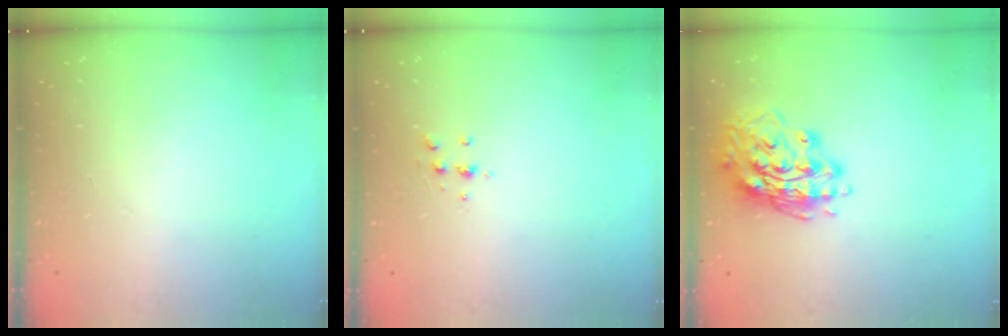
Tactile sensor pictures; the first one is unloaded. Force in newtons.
{"total": 4.4, "press": 4.4, "slide": 0.7}
{"total": 16.3, "press": 16.1, "slide": 2.8}